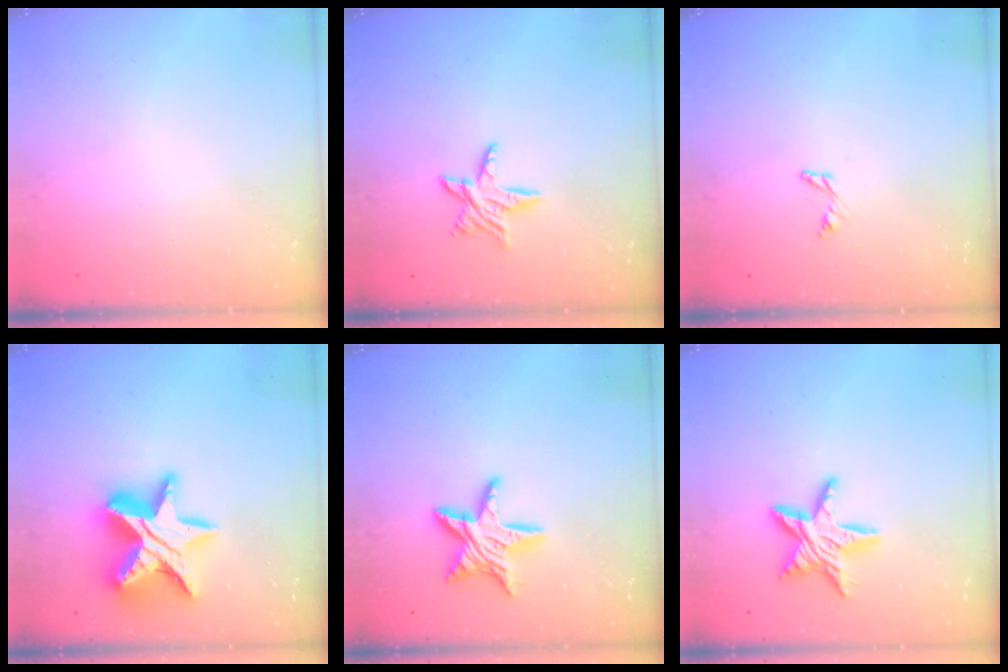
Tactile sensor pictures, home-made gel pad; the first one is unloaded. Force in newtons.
{"total": 8.0, "press": 8.0, "slide": 0.5}
{"total": 3.8, "press": 3.7, "slide": 0.4}
{"total": 18.3, "press": 18.3, "slide": 1.3}
{"total": 11.7, "press": 11.7, "slide": 0.6}
{"total": 12.0, "press": 12.0, "slide": 0.8}